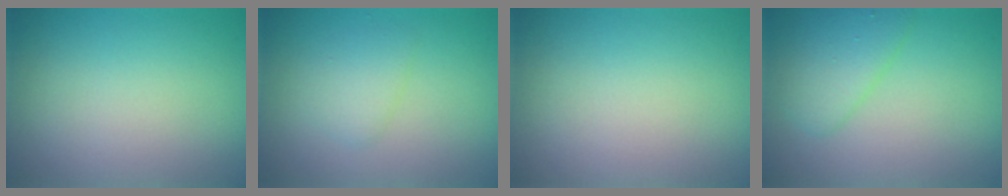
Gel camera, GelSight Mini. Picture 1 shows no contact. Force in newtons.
{"total": 1.8, "press": 1.8, "slide": 0.1}
{"total": 0.0}
{"total": 3.0, "press": 3.0, "slide": 0.1}